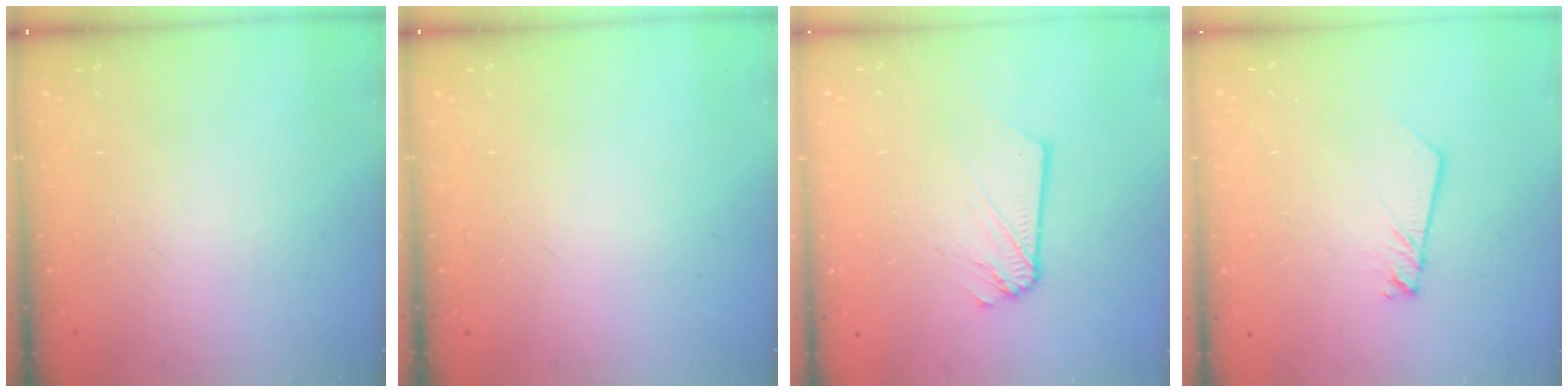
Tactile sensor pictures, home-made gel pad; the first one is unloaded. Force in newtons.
{"total": 0.0}
{"total": 2.6, "press": 2.6, "slide": 0.3}
{"total": 2.2, "press": 2.1, "slide": 0.3}